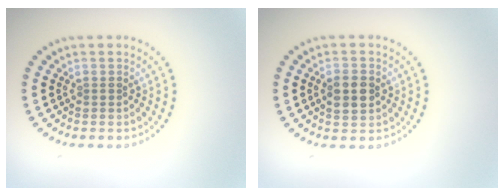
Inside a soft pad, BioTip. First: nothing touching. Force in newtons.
{"total": 2.8, "press": 2.8, "slide": 0.1}